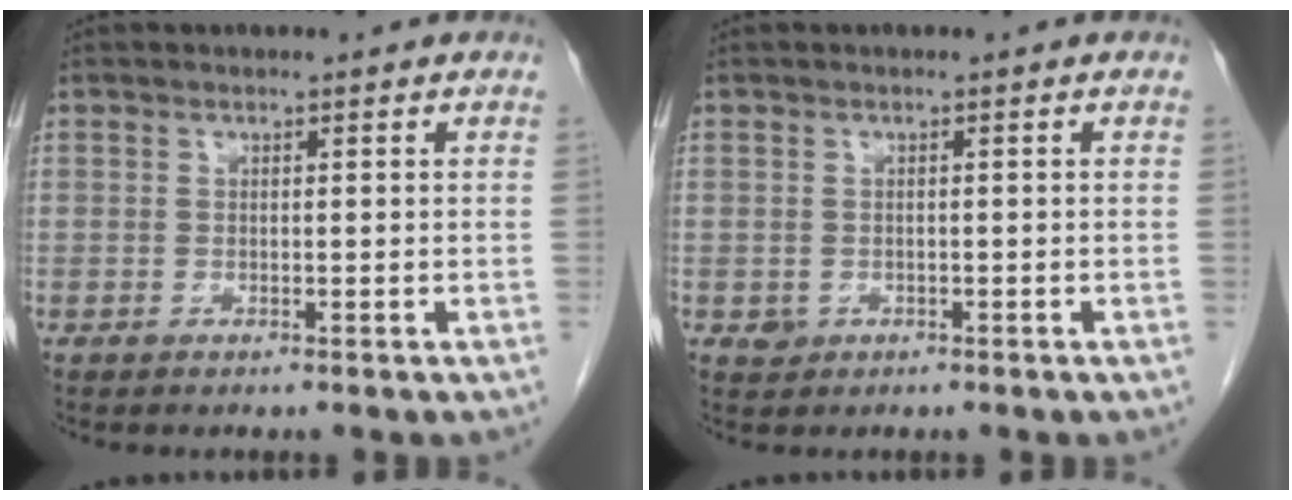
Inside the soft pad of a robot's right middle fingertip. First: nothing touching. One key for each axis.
{"total": 1.2, "fx": -0.3, "fy": 1.1, "fz": 0.3, "tx": -0.004, "ty": 0.003, "tz": -0.001}